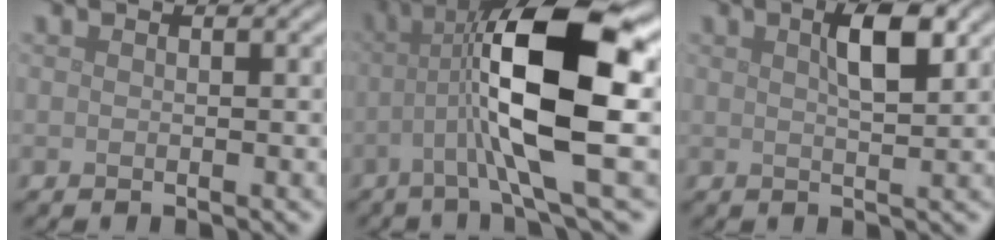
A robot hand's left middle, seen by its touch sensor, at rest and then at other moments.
{"total": 10.9, "force": [-0.4, 2.7, 10.6], "torque": [-0.192, 0.015, -0.009]}
{"total": 3.6, "force": [1.5, 0.9, 3.1], "torque": [-0.050, 0.011, 0.024]}